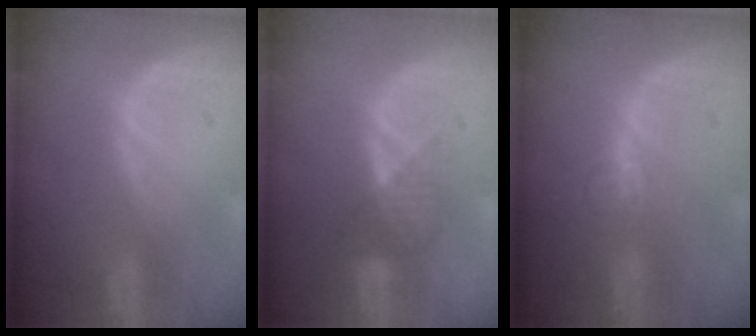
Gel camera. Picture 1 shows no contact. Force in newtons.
{"total": 3.6, "press": 3.4, "slide": 1.4}
{"total": 3.9, "press": 3.6, "slide": 1.6}